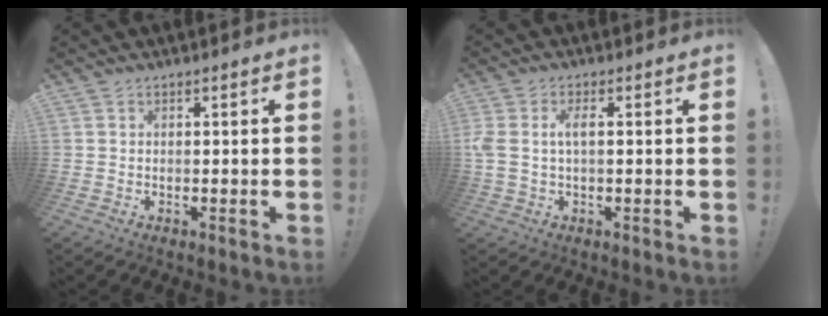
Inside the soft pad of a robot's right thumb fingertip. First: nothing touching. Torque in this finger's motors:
{"motor_torque": [0.09, 0.10, 0.40, 0.39, 0.15]}